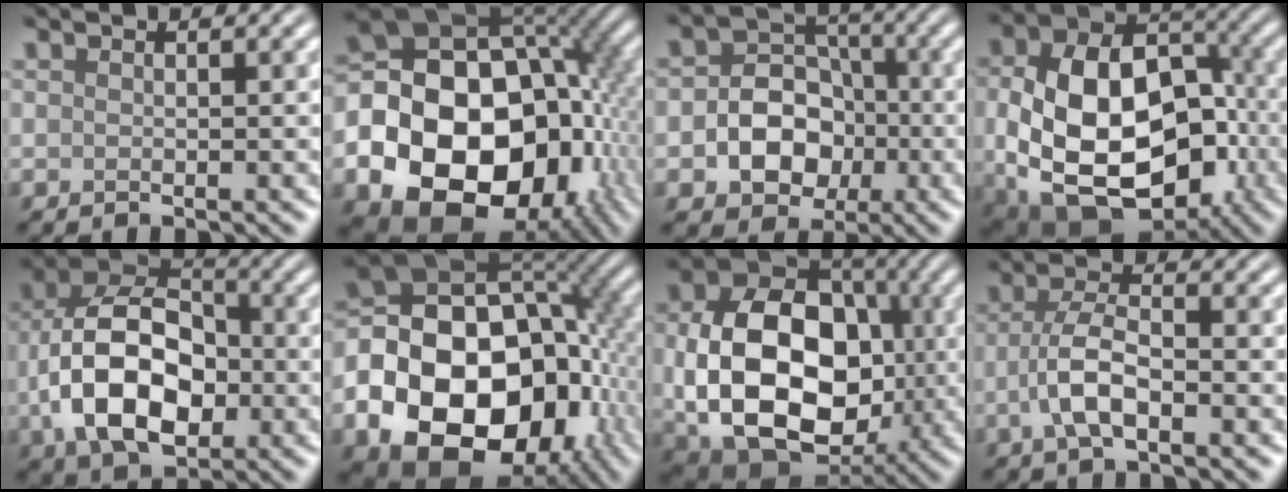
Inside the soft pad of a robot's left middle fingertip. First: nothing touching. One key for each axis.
{"total": 22.1, "fx": -5.7, "fy": 17.1, "fz": 12.7, "tx": -0.220, "ty": -0.036, "tz": -0.097}
{"total": 6.4, "fx": -1.5, "fy": 5.0, "fz": 3.6, "tx": -0.037, "ty": 0.000, "tz": -0.037}
{"total": 15.4, "fx": -2.5, "fy": 10.6, "fz": 10.9, "tx": -0.203, "ty": -0.040, "tz": -0.029}
{"total": 11.0, "fx": -2.2, "fy": 7.1, "fz": 8.1, "tx": -0.159, "ty": 0.005, "tz": -0.050}
{"total": 19.1, "fx": -5.6, "fy": 13.5, "fz": 12.2, "tx": -0.200, "ty": -0.022, "tz": -0.094}
{"total": 15.1, "fx": -1.5, "fy": 10.8, "fz": 10.4, "tx": -0.192, "ty": -0.019, "tz": -0.024}
{"total": 4.2, "fx": -1.3, "fy": 1.6, "fz": 3.6, "tx": -0.075, "ty": 0.004, "tz": -0.032}